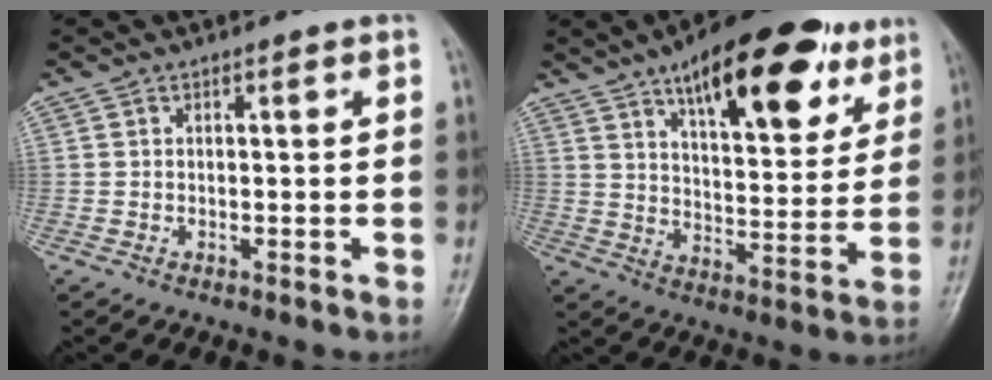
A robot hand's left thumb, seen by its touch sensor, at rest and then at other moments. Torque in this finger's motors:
{"motor_torque": [1.34, 1.34, 1.53, -1.23, 0.13]}